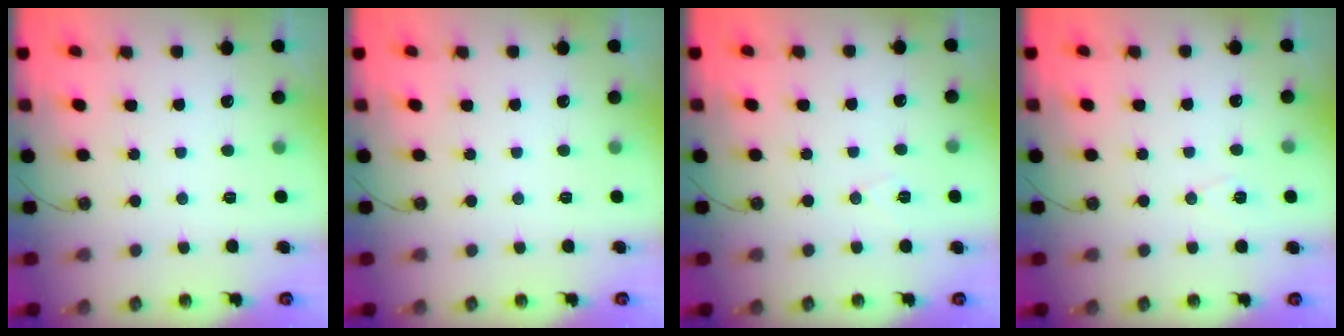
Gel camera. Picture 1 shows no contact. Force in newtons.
{"total": 0.0}
{"total": 6.0, "press": 4.0, "slide": 4.5}
{"total": 6.3, "press": 4.2, "slide": 4.6}